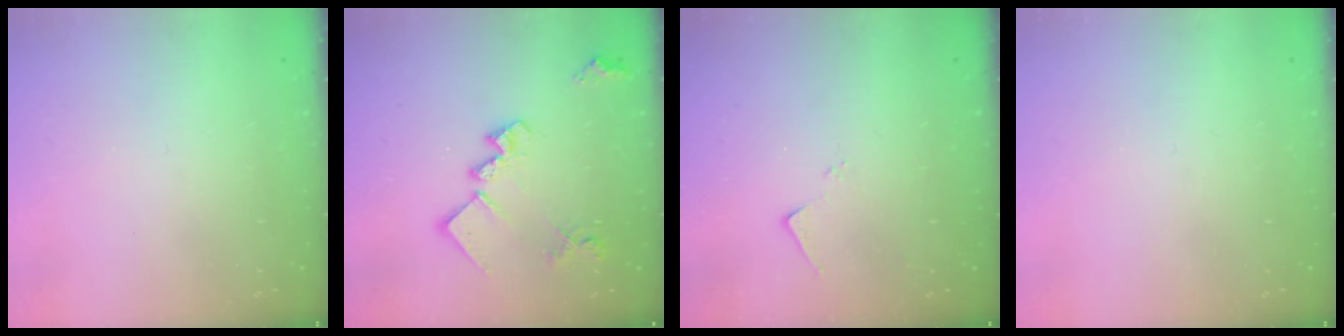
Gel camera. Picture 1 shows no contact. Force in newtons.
{"total": 17.1, "press": 17.1, "slide": 0.8}
{"total": 7.6, "press": 7.5, "slide": 0.3}
{"total": 0.0}